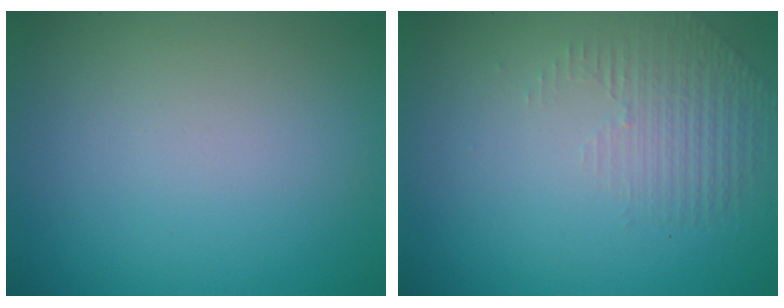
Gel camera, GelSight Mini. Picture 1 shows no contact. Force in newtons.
{"total": 1.3, "press": 0.5, "slide": 1.2}